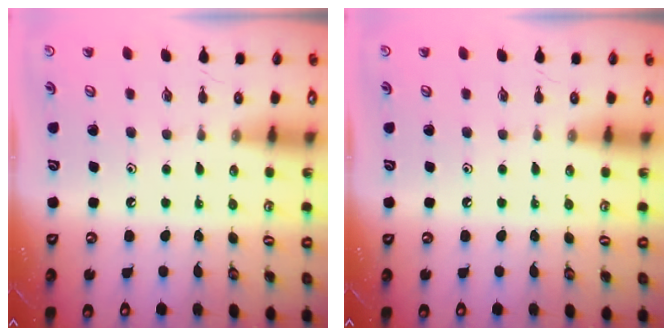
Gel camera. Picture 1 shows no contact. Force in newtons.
{"total": 0.0}